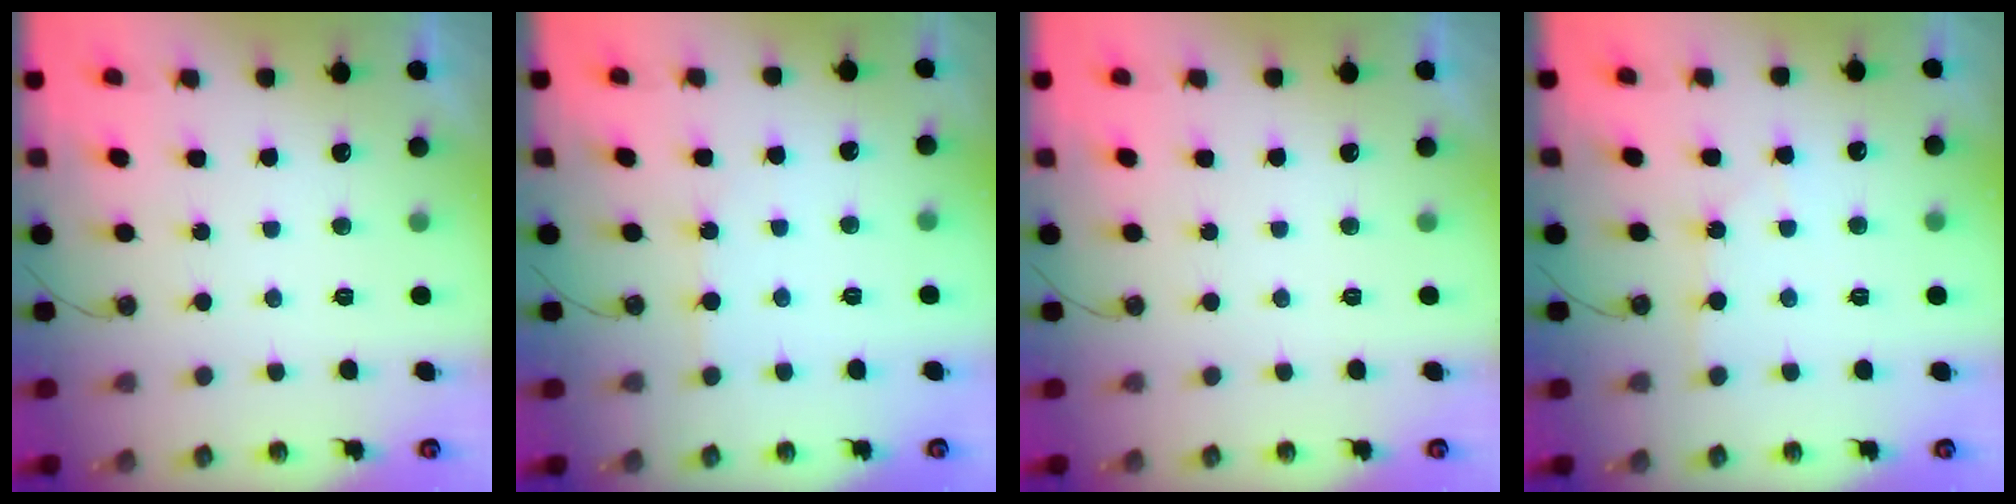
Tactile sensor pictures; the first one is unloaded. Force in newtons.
{"total": 2.2, "press": 2.1, "slide": 0.3}
{"total": 0.0}
{"total": 4.2, "press": 4.2, "slide": 0.5}